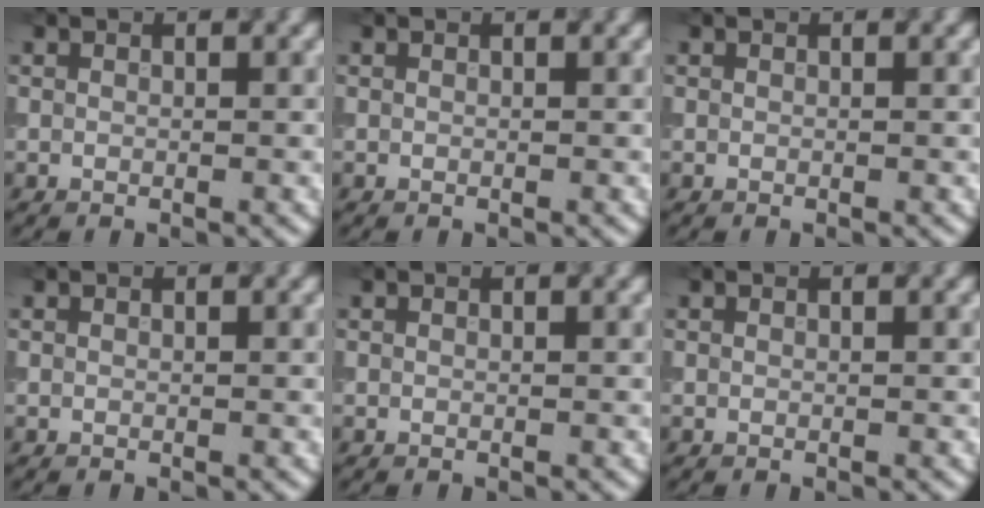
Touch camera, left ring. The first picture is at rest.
{"total": 0.0}
{"total": 0.0}
{"total": 0.0}
{"total": 0.0}
{"total": 0.0}